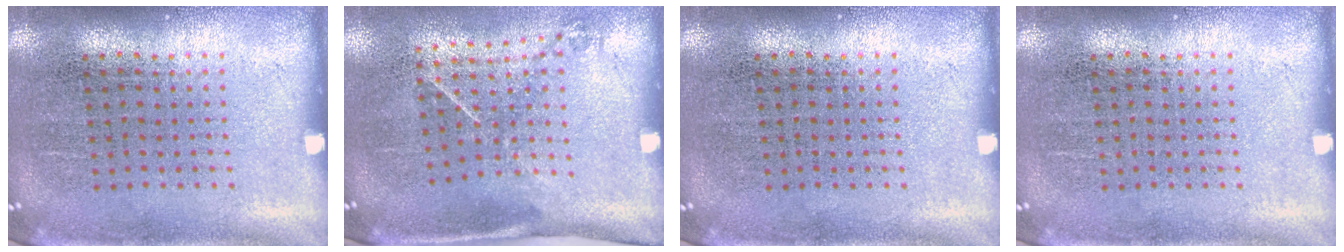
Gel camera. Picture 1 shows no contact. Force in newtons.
{"total": 1.4, "press": 0.9, "slide": 1.0}
{"total": 0.0}
{"total": 0.0}